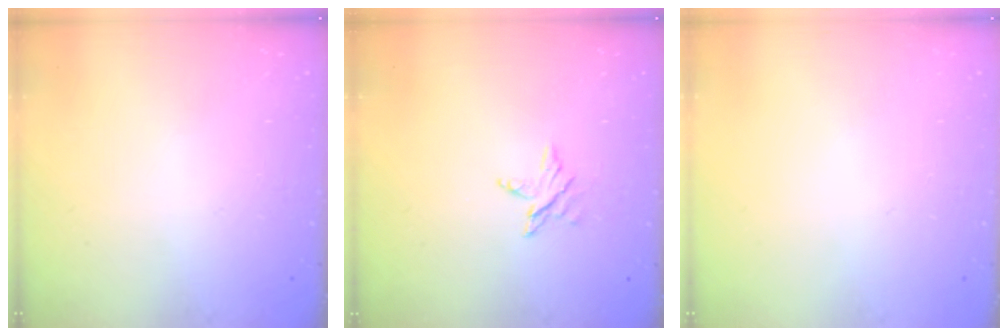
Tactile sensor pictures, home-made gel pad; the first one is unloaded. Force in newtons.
{"total": 3.4, "press": 3.4, "slide": 0.4}
{"total": 0.0}